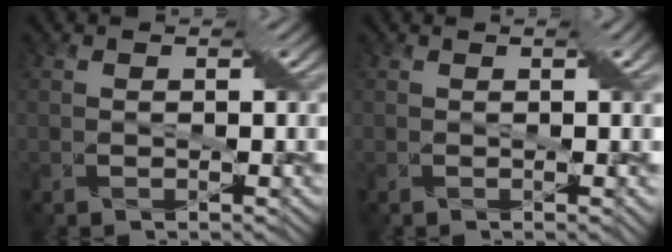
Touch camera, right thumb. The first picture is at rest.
{"total": 2.9, "force": [0.3, 0.2, 2.8], "torque": [-0.041, 0.007, 0.006]}